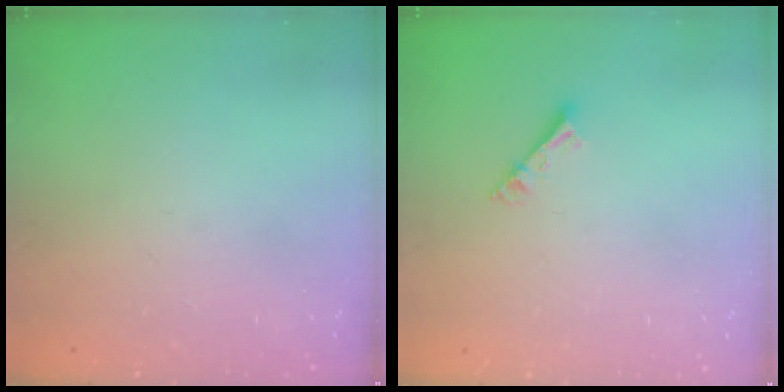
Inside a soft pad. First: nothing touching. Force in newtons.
{"total": 3.6, "press": 3.5, "slide": 0.3}